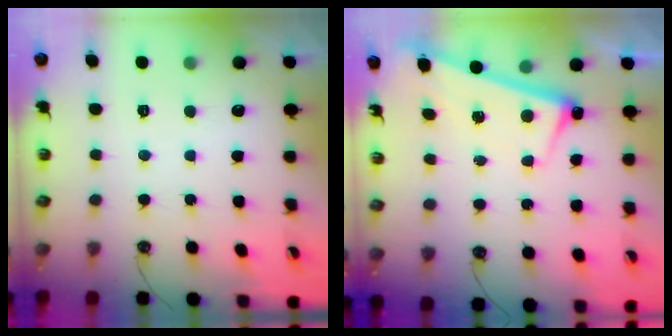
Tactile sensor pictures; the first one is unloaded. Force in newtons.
{"total": 2.7, "press": 2.6, "slide": 0.6}